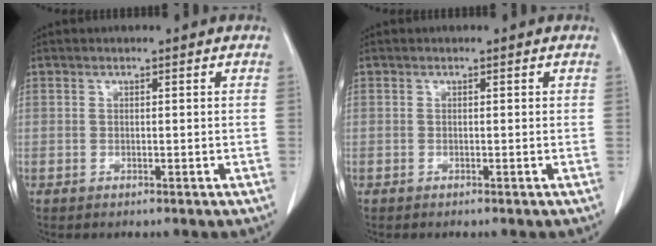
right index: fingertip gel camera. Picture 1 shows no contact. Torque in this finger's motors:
{"motor_torque": [-0.02, -0.07, -0.14, -0.01]}